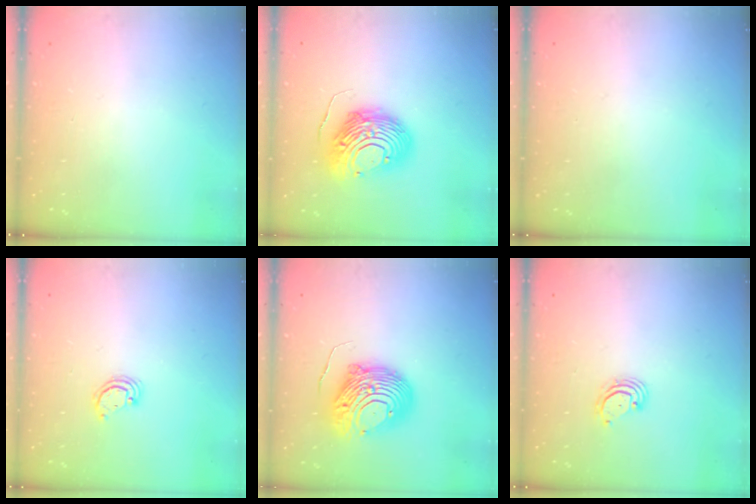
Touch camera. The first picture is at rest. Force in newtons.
{"total": 13.8, "press": 13.7, "slide": 1.3}
{"total": 0.0}
{"total": 2.6, "press": 2.6, "slide": 0.3}
{"total": 13.5, "press": 13.4, "slide": 1.4}
{"total": 3.0, "press": 3.0, "slide": 0.2}